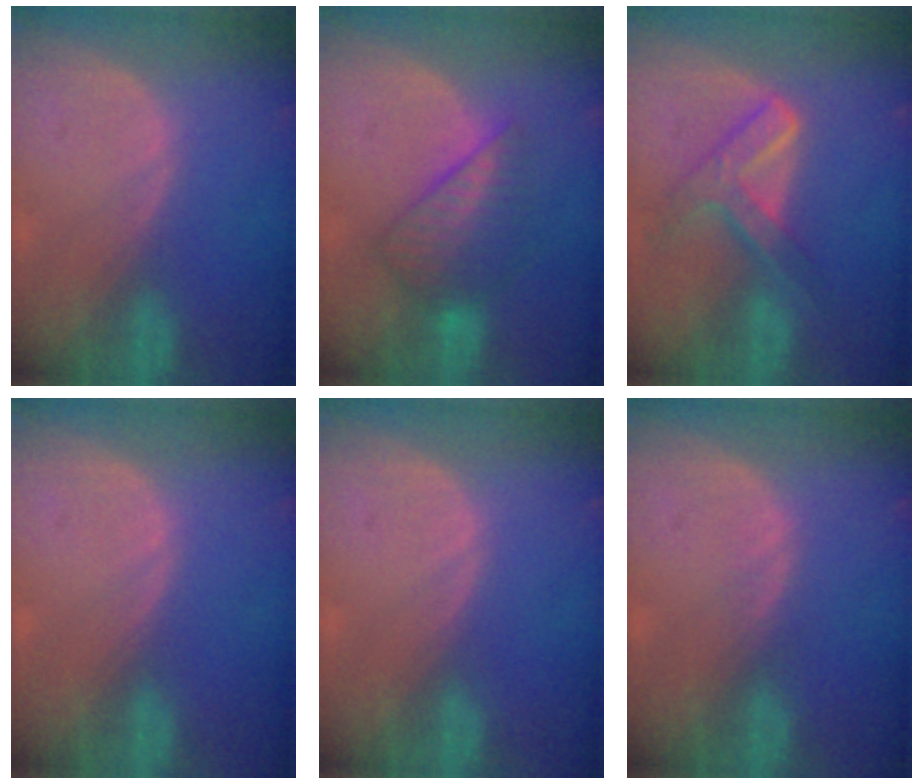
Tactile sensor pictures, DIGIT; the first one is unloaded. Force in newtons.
{"total": 6.4, "press": 6.3, "slide": 0.7}
{"total": 7.2, "press": 6.2, "slide": 3.8}
{"total": 0.0}
{"total": 0.0}
{"total": 0.9, "press": 0.9, "slide": 0.2}